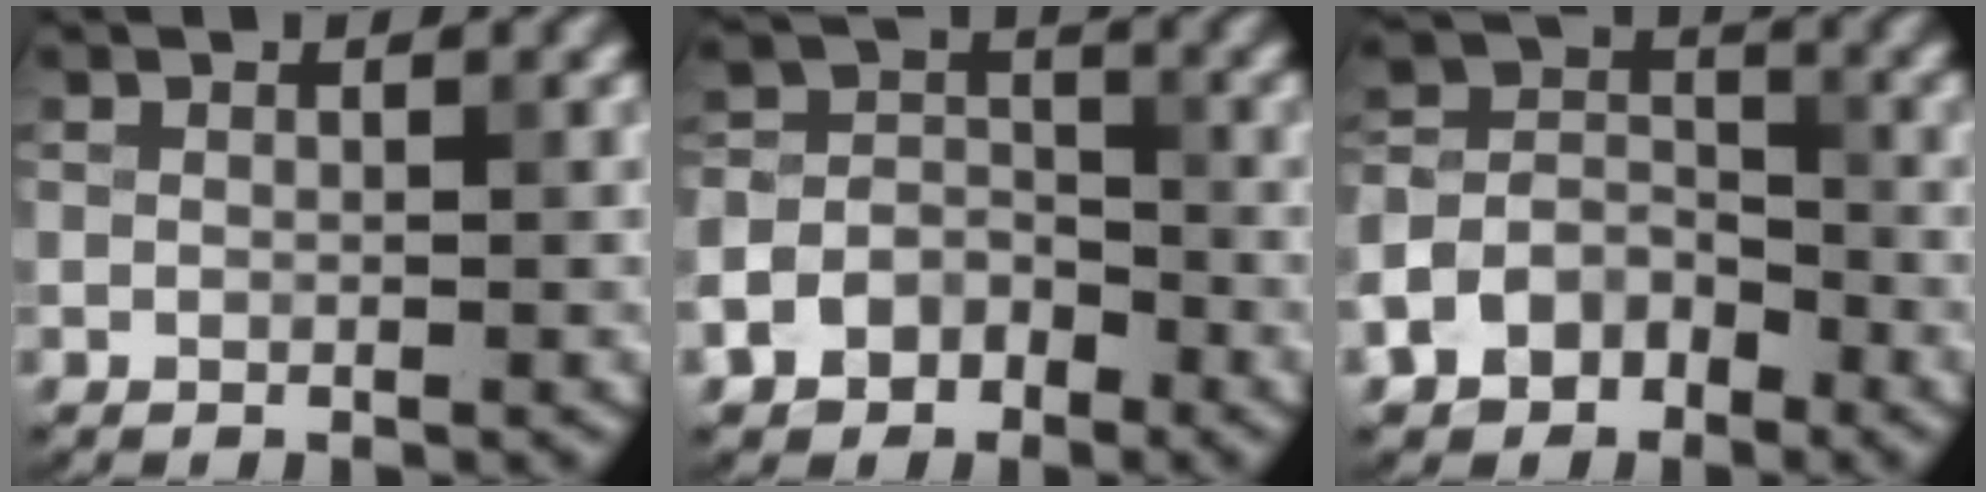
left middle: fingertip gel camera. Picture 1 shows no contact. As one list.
[{"total": 6.0, "force": [-3.5, 4.6, 1.6], "torque": [-0.003, -0.002, -0.073]}, {"total": 6.4, "force": [-3.7, 4.7, 2.2], "torque": [-0.027, 0.005, -0.081]}]